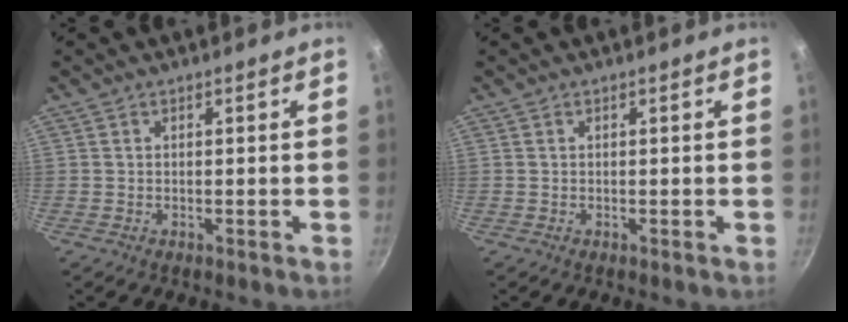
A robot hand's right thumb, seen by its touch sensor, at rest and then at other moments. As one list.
[{"total": 0.0}]